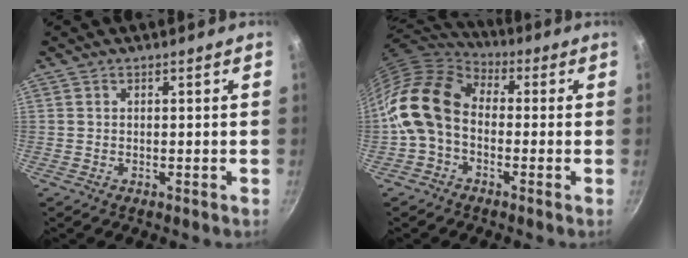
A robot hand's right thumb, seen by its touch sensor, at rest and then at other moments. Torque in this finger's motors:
{"motor_torque": [1.00, 1.30, 1.08, -1.01, 0.23]}